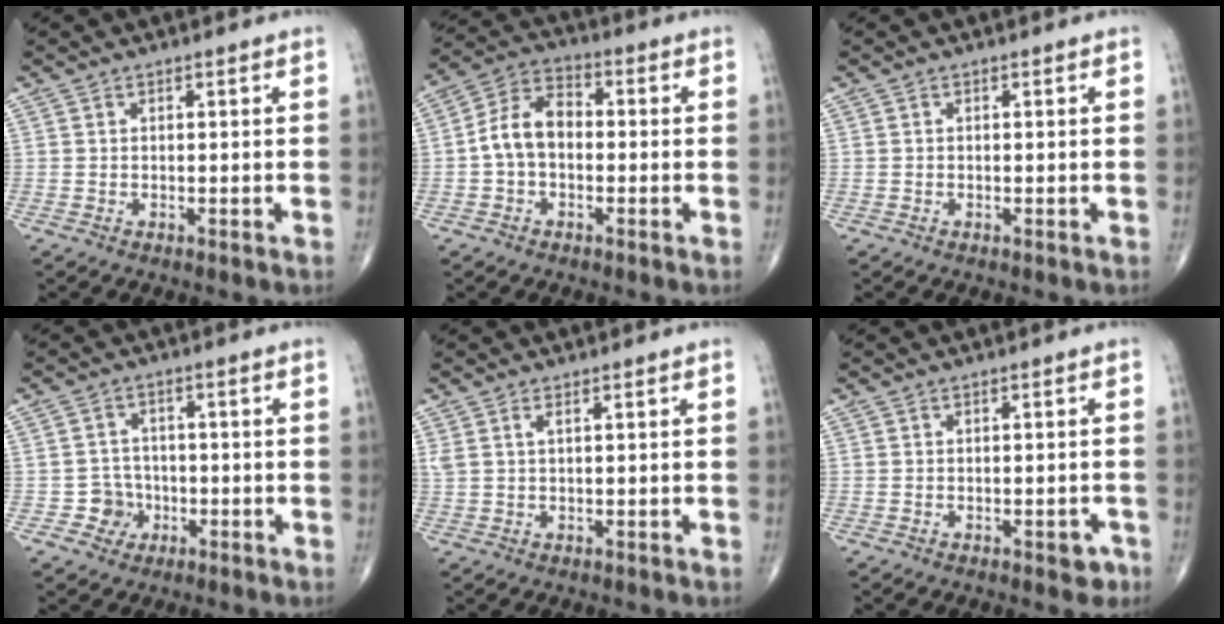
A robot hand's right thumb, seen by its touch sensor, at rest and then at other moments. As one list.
[{"total": 8.5, "force": [-0.9, 5.7, 6.2], "torque": [-0.104, 0.032, -0.030]}, {"total": 0.0}, {"total": 4.3, "force": [-1.6, 3.9, 0.5], "torque": [0.022, 0.015, -0.028]}, {"total": 1.8, "force": [1.0, 0.5, 1.5], "torque": [-0.042, 0.008, 0.026]}, {"total": 2.5, "force": [-1.4, 1.3, 1.6], "torque": [-0.005, 0.009, -0.014]}]